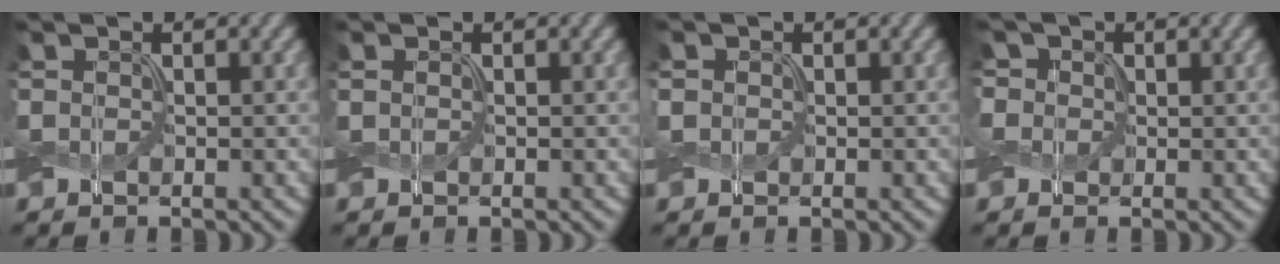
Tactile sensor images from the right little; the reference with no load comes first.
{"total": 0.0}
{"total": 0.7, "force": [0.1, 0.7, 0.1], "torque": [0.000, 0.003, 0.002]}
{"total": 2.9, "force": [1.3, 2.4, 1.1], "torque": [-0.041, 0.007, 0.026]}